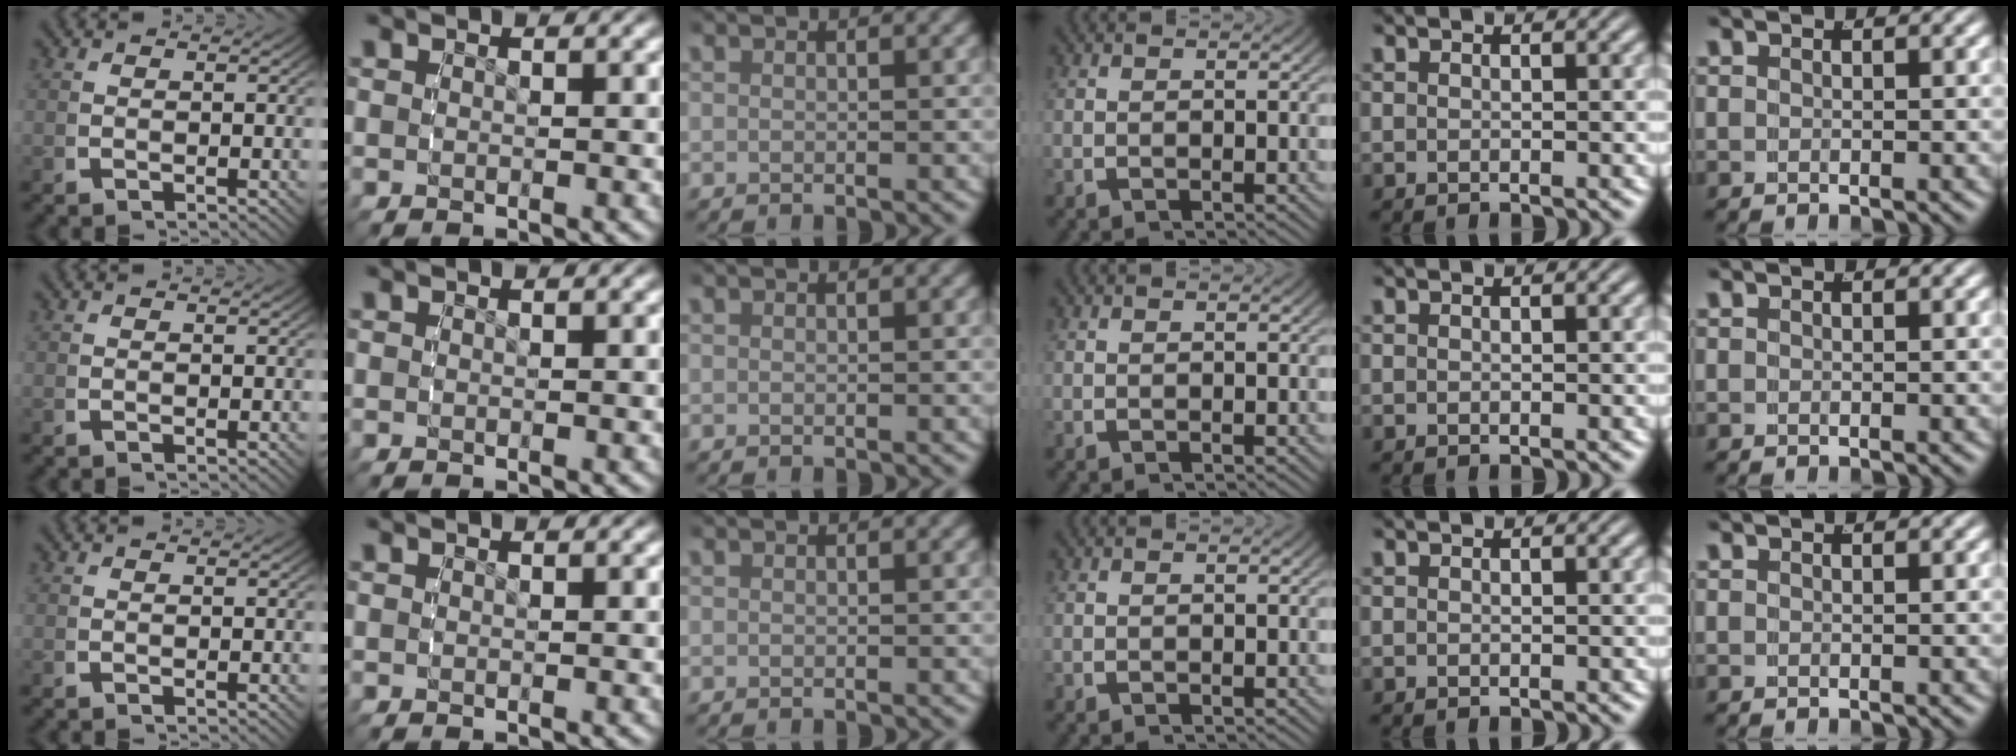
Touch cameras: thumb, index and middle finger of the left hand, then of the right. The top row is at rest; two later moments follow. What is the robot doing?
{"motion": "reach", "object": "pen bag"}